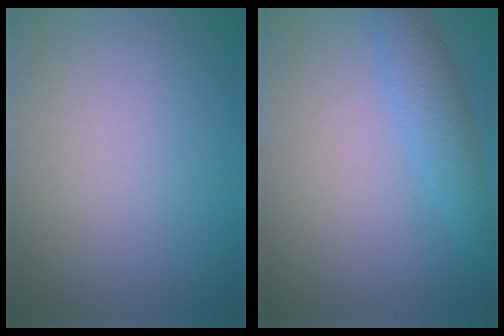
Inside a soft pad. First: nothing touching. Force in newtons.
{"total": 2.7, "press": 2.7, "slide": 0.0}